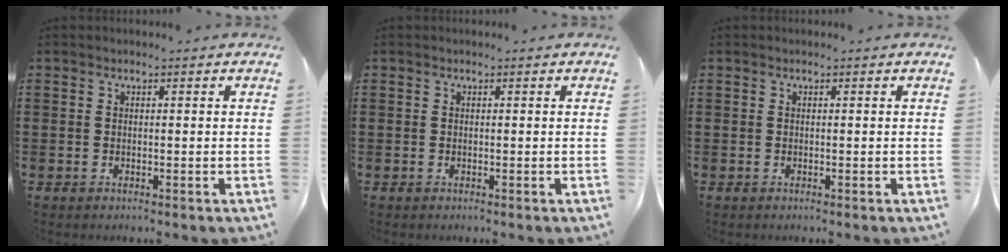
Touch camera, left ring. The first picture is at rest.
{"total": 0.0}
{"total": 0.0}